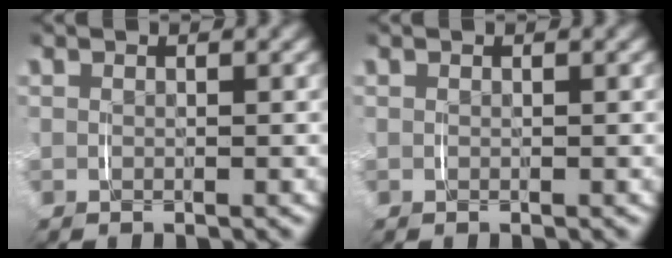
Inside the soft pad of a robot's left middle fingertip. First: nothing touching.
{"total": 0.0}